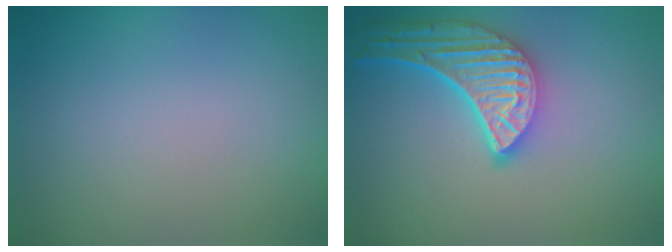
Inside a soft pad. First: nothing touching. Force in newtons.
{"total": 5.5, "press": 4.4, "slide": 3.4}